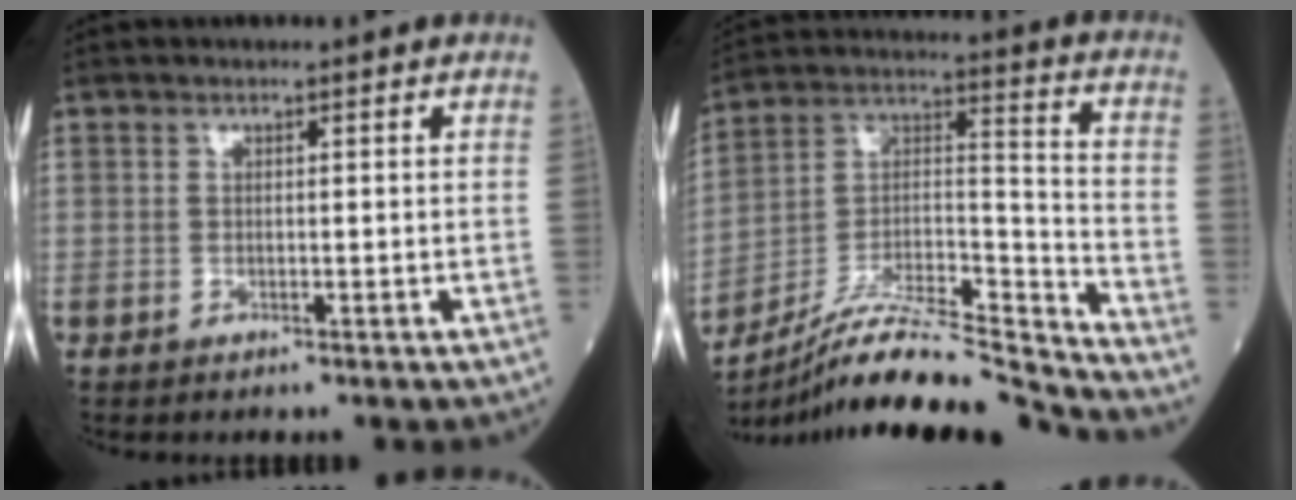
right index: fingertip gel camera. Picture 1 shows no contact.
{"total": 19.0, "force": [-17.8, -0.8, 6.5], "torque": [-0.123, 0.023, -0.310]}